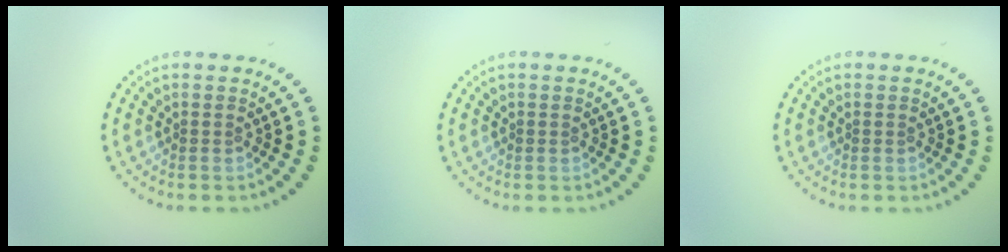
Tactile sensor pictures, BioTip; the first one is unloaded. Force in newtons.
{"total": 0.0}
{"total": 0.0}